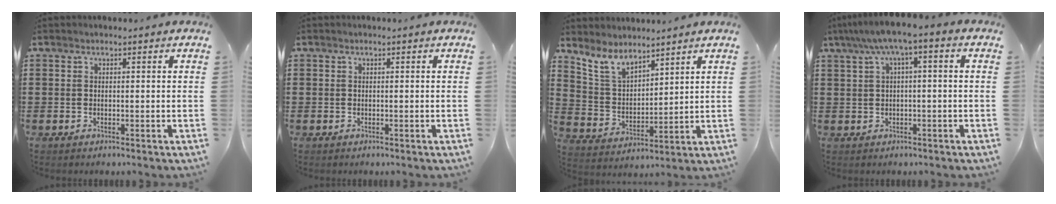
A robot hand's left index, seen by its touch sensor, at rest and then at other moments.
{"total": 0.0}
{"total": 7.0, "force": [6.1, 2.6, 2.3], "torque": [-0.070, -0.019, 0.115]}
{"total": 4.1, "force": [0.0, 0.6, 4.1], "torque": [-0.077, 0.002, -0.006]}